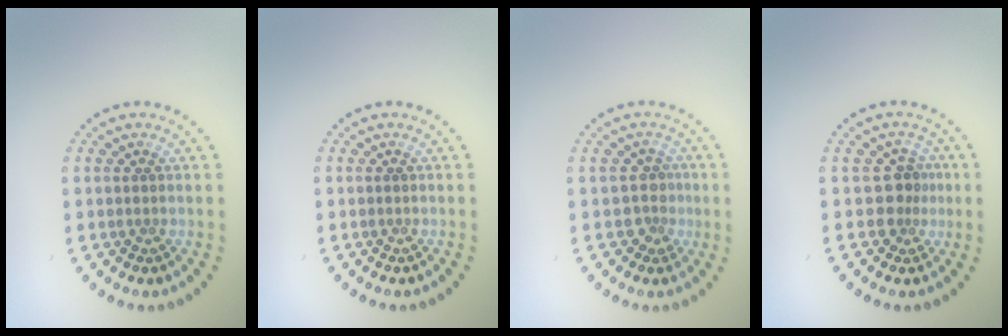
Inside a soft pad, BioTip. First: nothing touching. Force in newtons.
{"total": 0.0}
{"total": 2.2, "press": 1.6, "slide": 1.5}
{"total": 2.4, "press": 1.8, "slide": 1.6}